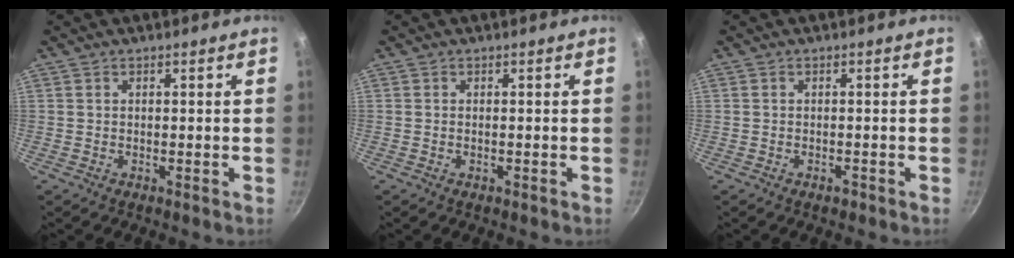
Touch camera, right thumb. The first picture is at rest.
{"total": 0.6, "force": [-0.2, 0.2, 0.4], "torque": [-0.008, 0.003, -0.004]}
{"total": 1.1, "force": [-0.7, 0.6, 0.6], "torque": [-0.011, 0.006, -0.009]}